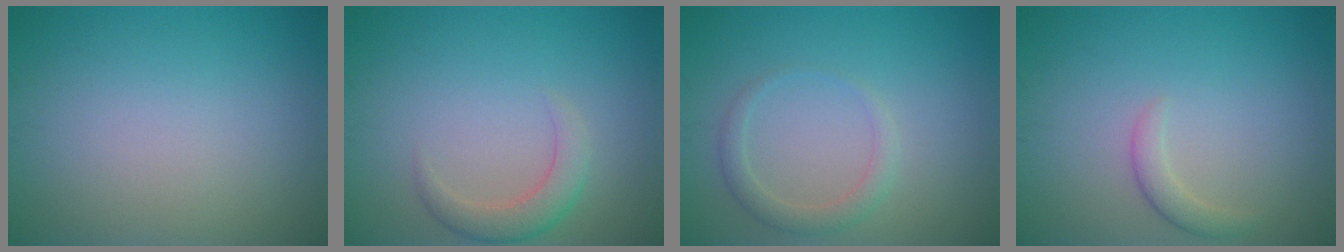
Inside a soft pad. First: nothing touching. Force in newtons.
{"total": 2.6, "press": 2.6, "slide": 0.1}
{"total": 1.9, "press": 1.9, "slide": 0.1}
{"total": 1.5, "press": 1.5, "slide": 0.1}